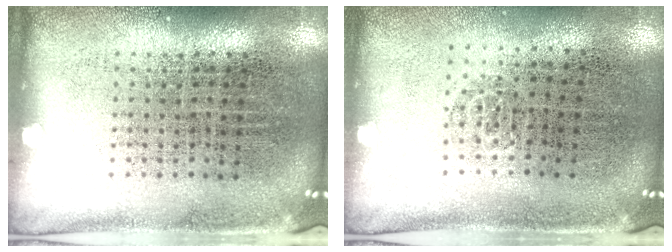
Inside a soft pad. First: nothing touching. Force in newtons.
{"total": 0.6, "press": 0.4, "slide": 0.5}